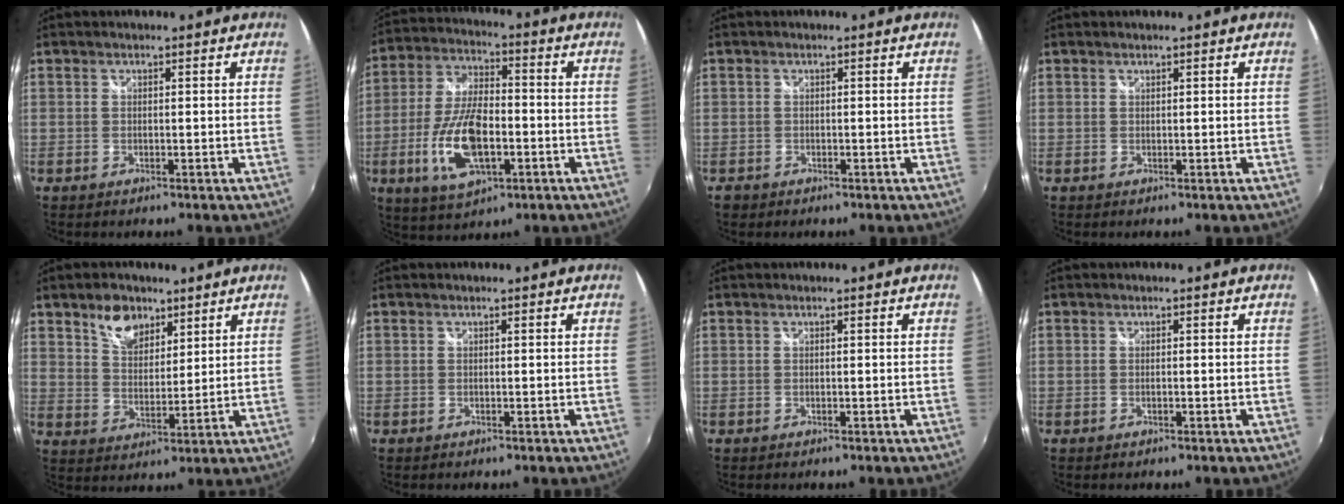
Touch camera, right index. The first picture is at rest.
{"total": 14.7, "force": [-4.5, 6.4, 12.5], "torque": [-0.262, -0.008, -0.080]}
{"total": 1.5, "force": [-0.8, 1.3, 0.2], "torque": [-0.009, 0.002, -0.012]}
{"total": 0.0}
{"total": 7.7, "force": [5.1, 4.6, 3.6], "torque": [-0.055, 0.011, 0.094]}
{"total": 0.0}
{"total": 0.0}
{"total": 0.6, "force": [-0.3, 0.1, 0.5], "torque": [-0.010, 0.000, -0.006]}